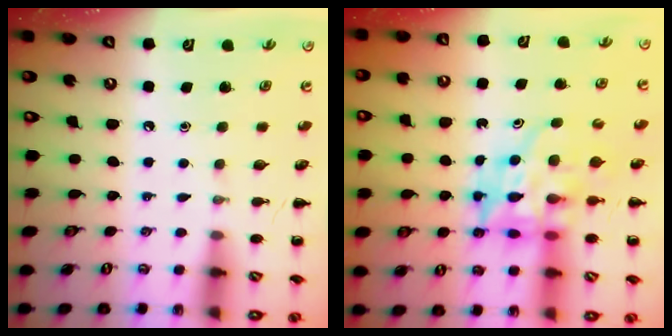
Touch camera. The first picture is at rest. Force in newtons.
{"total": 11.4, "press": 10.9, "slide": 3.4}